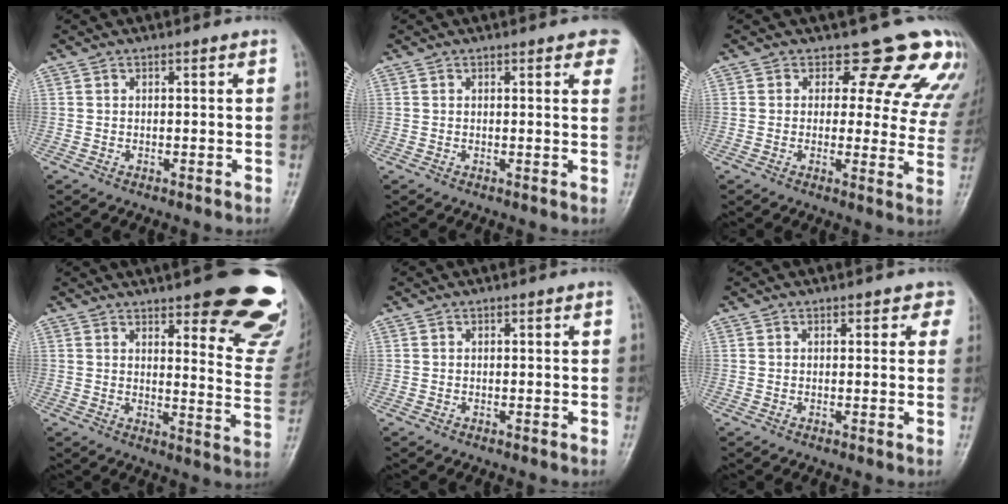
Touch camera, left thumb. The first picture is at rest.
{"total": 6.1, "force": [3.9, 1.9, 4.3], "torque": [-0.026, -0.004, 0.034]}
{"total": 13.2, "force": [11.0, 6.0, 4.2], "torque": [0.011, -0.066, 0.098]}
{"total": 21.3, "force": [15.0, 5.8, 14.0], "torque": [-0.135, -0.088, 0.172]}
{"total": 0.0}
{"total": 2.5, "force": [1.6, 1.7, 1.0], "torque": [0.025, -0.003, 0.008]}